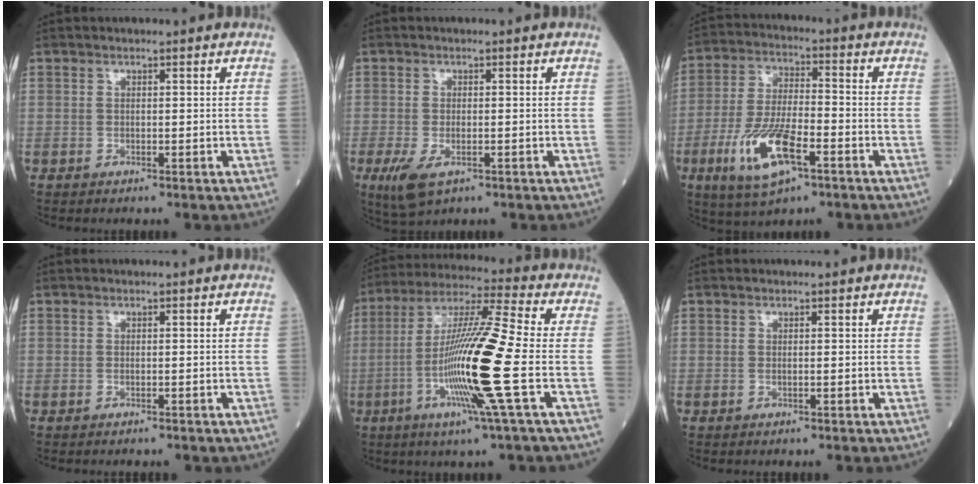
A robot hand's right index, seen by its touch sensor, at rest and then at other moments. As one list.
[{"total": 5.1, "force": [-2.3, 2.1, 4.0], "torque": [-0.086, -0.014, -0.033]}, {"total": 12.3, "force": [-5.4, 3.5, 10.5], "torque": [-0.217, -0.014, -0.098]}, {"total": 1.5, "force": [-1.3, 0.3, 0.6], "torque": [-0.011, -0.004, -0.013]}, {"total": 16.3, "force": [-3.9, -1.3, 15.7], "torque": [-0.305, -0.013, -0.086]}, {"total": 0.0}]